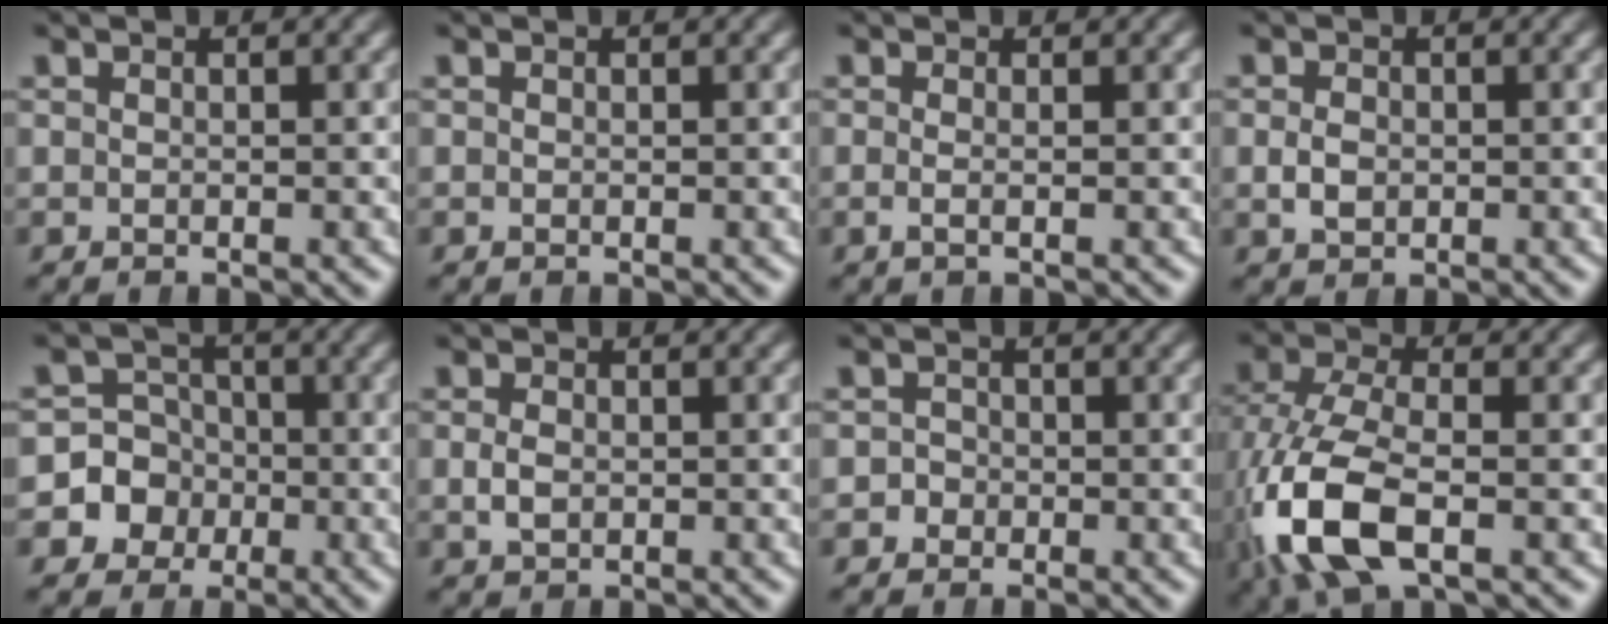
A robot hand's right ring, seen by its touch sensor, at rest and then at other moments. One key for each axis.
{"total": 0.0}
{"total": 1.0, "fx": -0.5, "fy": -0.1, "fz": 0.8, "tx": -0.035, "ty": -0.017, "tz": -0.006}
{"total": 0.9, "fx": -0.1, "fy": 0.7, "fz": 0.6, "tx": -0.020, "ty": -0.012, "tz": 0.005}
{"total": 9.8, "fx": -2.3, "fy": 9.2, "fz": 2.6, "tx": -0.088, "ty": -0.038, "tz": -0.041}
{"total": 0.8, "fx": -0.1, "fy": 0.5, "fz": 0.6, "tx": -0.023, "ty": -0.012, "tz": 0.007}
{"total": 1.6, "fx": -0.7, "fy": 1.4, "fz": -0.3, "tx": -0.002, "ty": -0.008, "tz": -0.015}
{"total": 8.0, "fx": -1.6, "fy": 4.6, "fz": 6.4, "tx": -0.180, "ty": -0.045, "tz": 0.000}